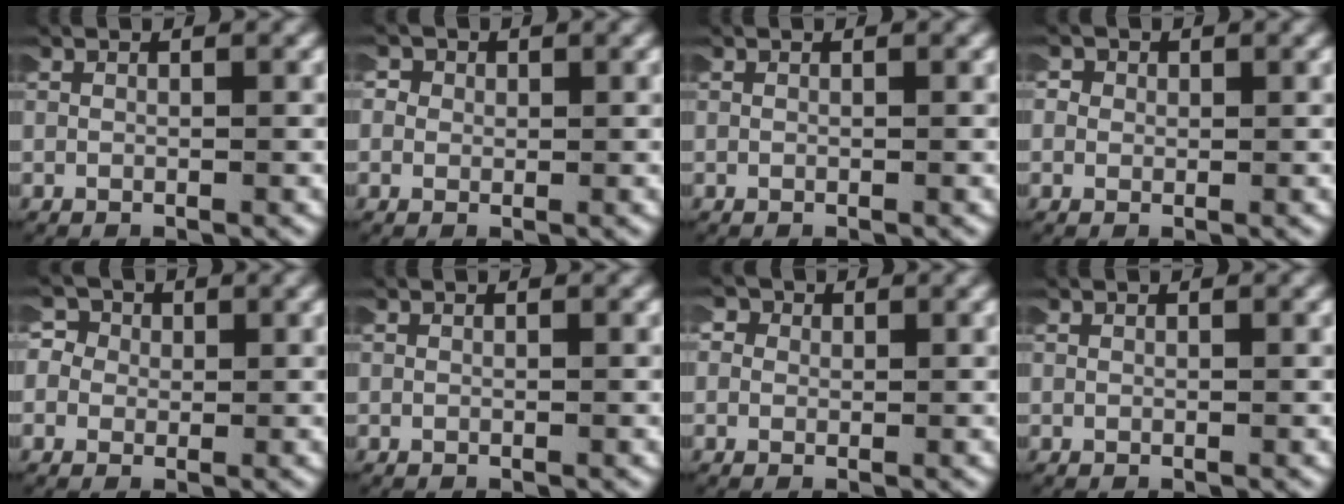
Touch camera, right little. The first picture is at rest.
{"total": 2.7, "force": [0.4, 2.6, 0.7], "torque": [-0.025, 0.004, -0.006]}
{"total": 0.0}
{"total": 2.2, "force": [0.3, 2.1, 0.5], "torque": [-0.019, 0.004, -0.006]}
{"total": 5.4, "force": [0.8, 4.9, 2.0], "torque": [-0.059, 0.000, -0.002]}
{"total": 0.0}
{"total": 3.2, "force": [0.9, 2.9, 1.0], "torque": [-0.031, 0.009, -0.001]}
{"total": 0.0}